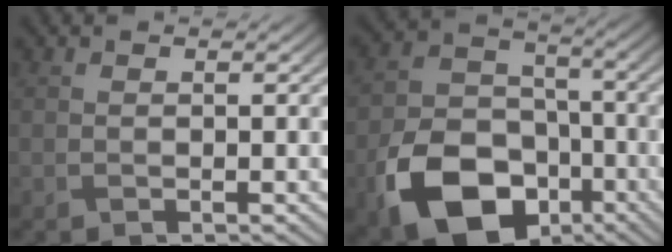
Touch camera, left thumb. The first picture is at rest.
{"total": 14.9, "force": [-7.2, 10.1, 8.3], "torque": [-0.185, -0.046, -0.127]}